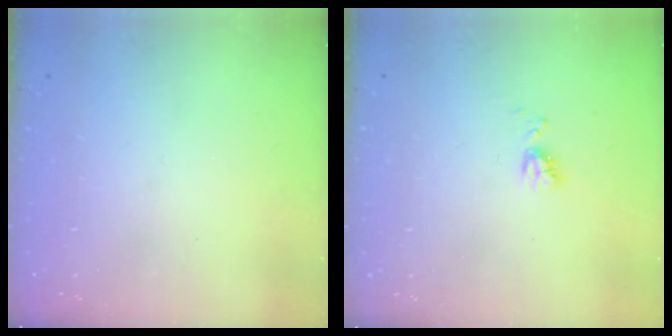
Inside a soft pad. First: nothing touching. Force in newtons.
{"total": 5.7, "press": 5.7, "slide": 0.8}